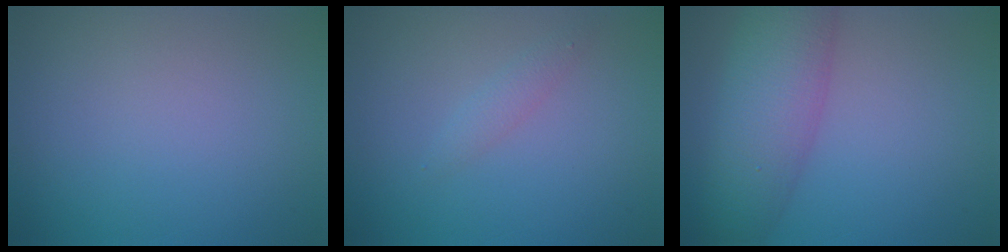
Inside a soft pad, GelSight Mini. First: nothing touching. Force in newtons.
{"total": 1.0, "press": 1.0, "slide": 0.0}
{"total": 7.4, "press": 7.3, "slide": 0.3}